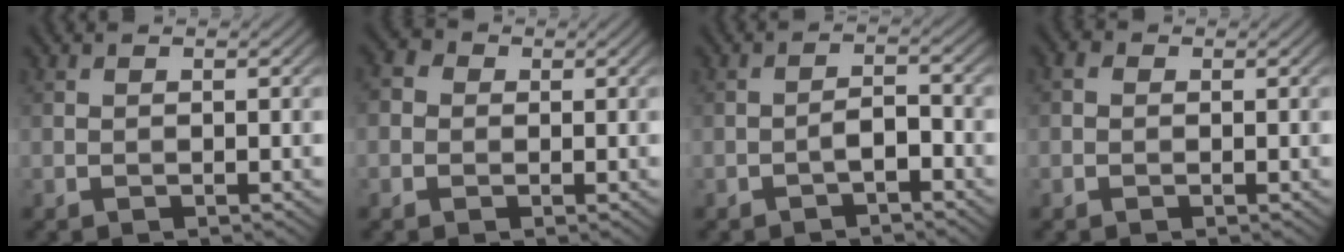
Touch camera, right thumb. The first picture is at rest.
{"total": 2.4, "force": [-0.1, 2.2, 0.8], "torque": [-0.023, 0.003, -0.008]}
{"total": 2.3, "force": [-1.4, 0.7, 1.7], "torque": [-0.028, 0.009, -0.030]}
{"total": 0.9, "force": [-0.1, 0.8, 0.5], "torque": [-0.009, 0.000, -0.005]}